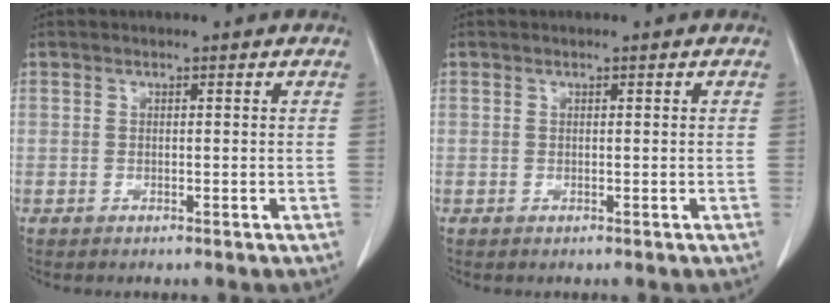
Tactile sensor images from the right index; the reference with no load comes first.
{"total": 0.0}